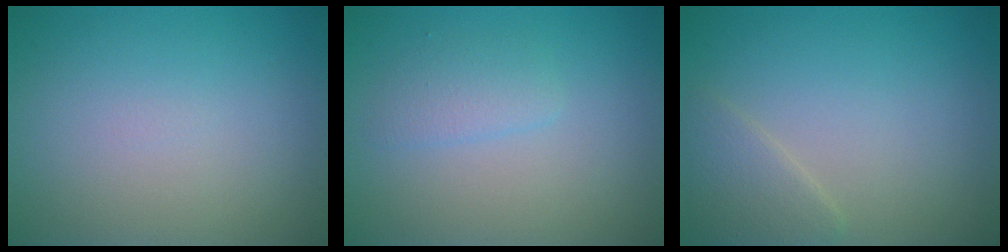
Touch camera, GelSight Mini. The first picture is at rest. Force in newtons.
{"total": 1.5, "press": 1.5, "slide": 0.0}
{"total": 2.1, "press": 2.1, "slide": 0.1}